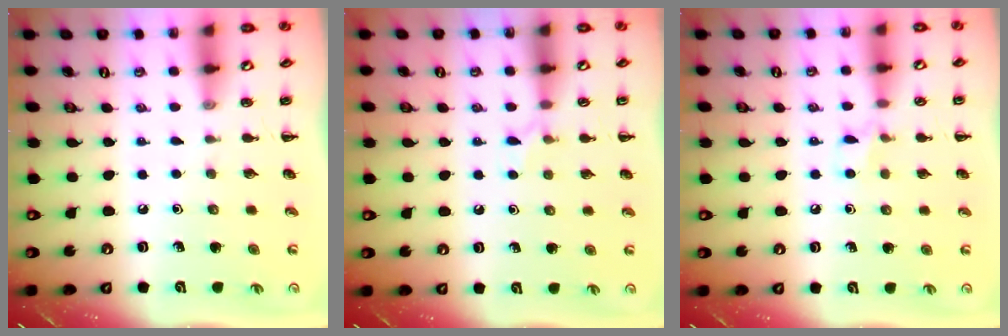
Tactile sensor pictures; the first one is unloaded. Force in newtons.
{"total": 5.6, "press": 5.3, "slide": 1.8}
{"total": 4.8, "press": 4.5, "slide": 1.4}